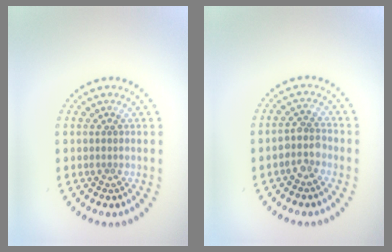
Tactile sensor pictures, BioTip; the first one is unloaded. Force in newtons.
{"total": 2.3, "press": 2.0, "slide": 1.1}